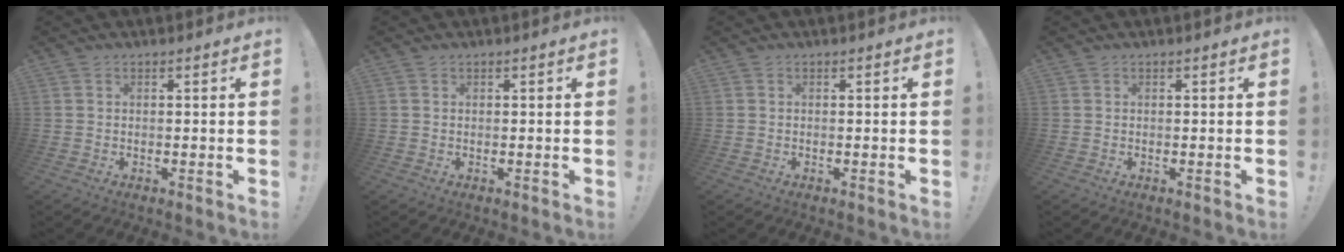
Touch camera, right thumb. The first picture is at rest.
{"total": 0.0}
{"total": 0.0}
{"total": 0.0}